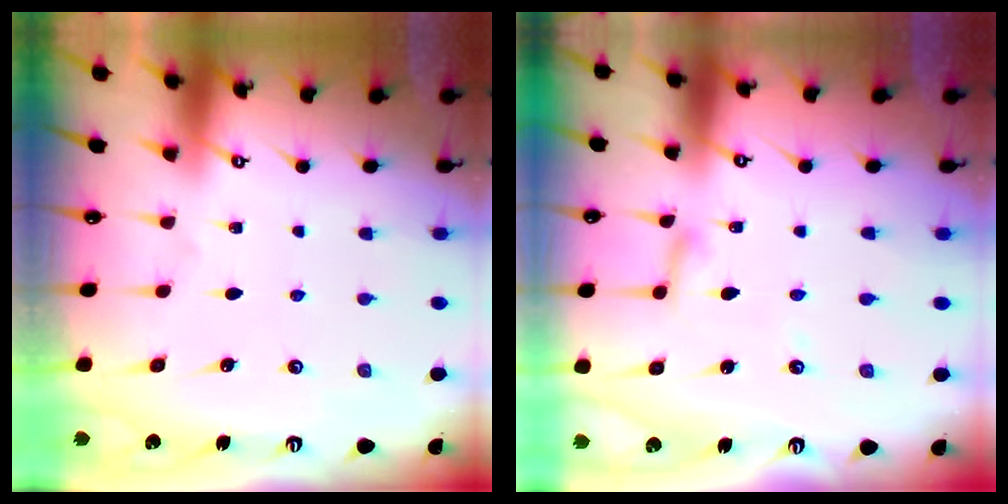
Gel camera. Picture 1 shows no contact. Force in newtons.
{"total": 2.6, "press": 2.6, "slide": 0.2}